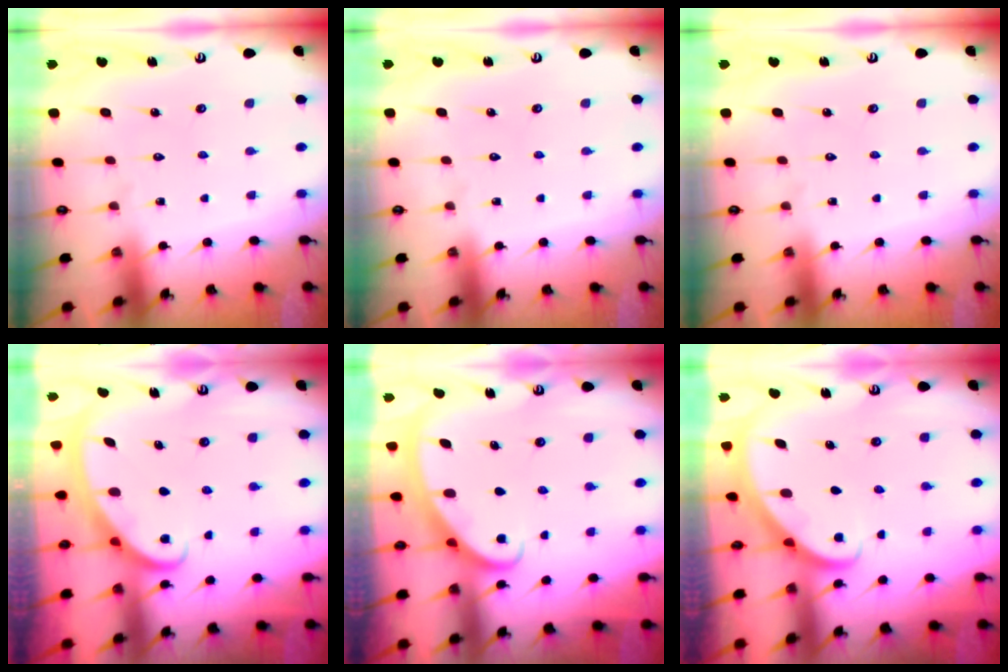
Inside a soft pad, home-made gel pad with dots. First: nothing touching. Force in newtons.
{"total": 0.0}
{"total": 0.0}
{"total": 2.7, "press": 2.6, "slide": 0.3}
{"total": 2.6, "press": 2.6, "slide": 0.4}
{"total": 2.7, "press": 2.7, "slide": 0.2}